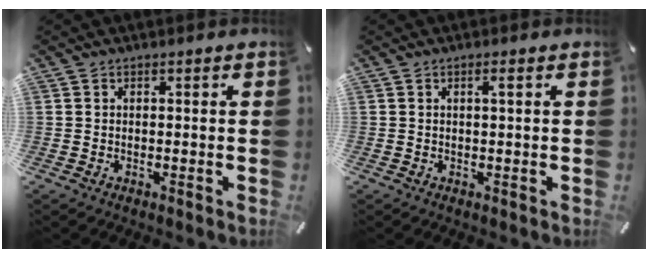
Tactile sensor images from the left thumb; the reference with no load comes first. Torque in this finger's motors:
{"motor_torque": [0.22, 0.28, 0.29, -0.05, 0.07]}